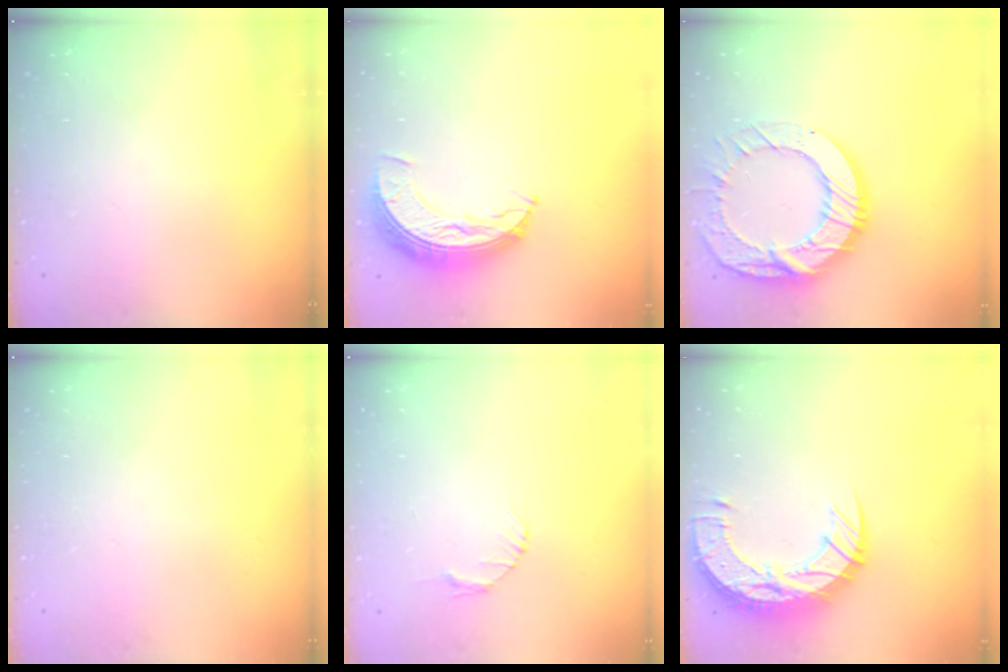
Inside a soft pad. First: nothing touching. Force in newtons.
{"total": 9.5, "press": 9.5, "slide": 0.5}
{"total": 19.8, "press": 19.7, "slide": 1.7}
{"total": 0.0}
{"total": 2.6, "press": 2.6, "slide": 0.3}
{"total": 16.8, "press": 16.7, "slide": 1.1}